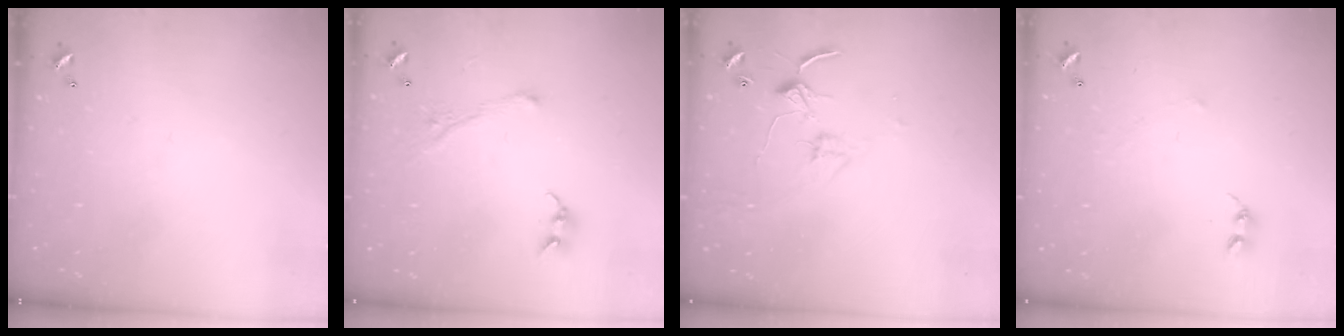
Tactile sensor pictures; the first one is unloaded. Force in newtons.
{"total": 2.8, "press": 2.8, "slide": 0.1}
{"total": 2.8, "press": 2.8, "slide": 0.4}
{"total": 2.3, "press": 2.3, "slide": 0.3}